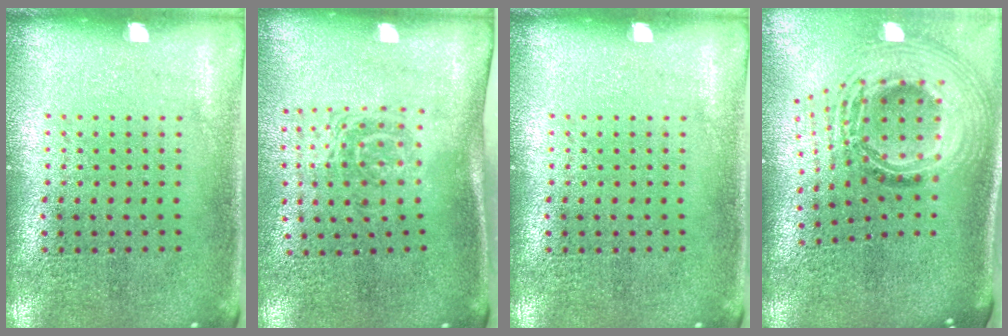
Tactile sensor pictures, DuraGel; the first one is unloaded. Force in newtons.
{"total": 1.6, "press": 1.1, "slide": 1.1}
{"total": 0.0}
{"total": 2.4, "press": 1.8, "slide": 1.6}